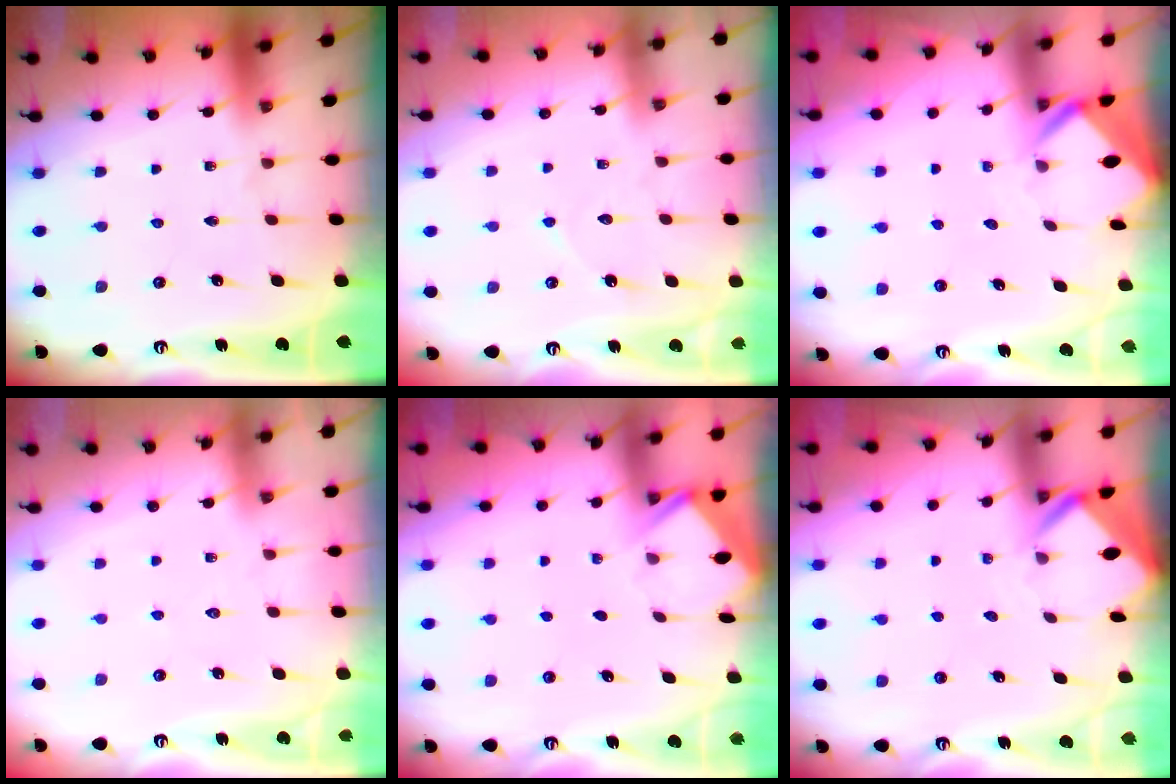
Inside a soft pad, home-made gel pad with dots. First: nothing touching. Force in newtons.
{"total": 3.2, "press": 3.2, "slide": 0.2}
{"total": 2.8, "press": 2.8, "slide": 0.2}
{"total": 2.9, "press": 2.9, "slide": 0.4}
{"total": 3.2, "press": 3.2, "slide": 0.4}
{"total": 2.8, "press": 2.8, "slide": 0.2}